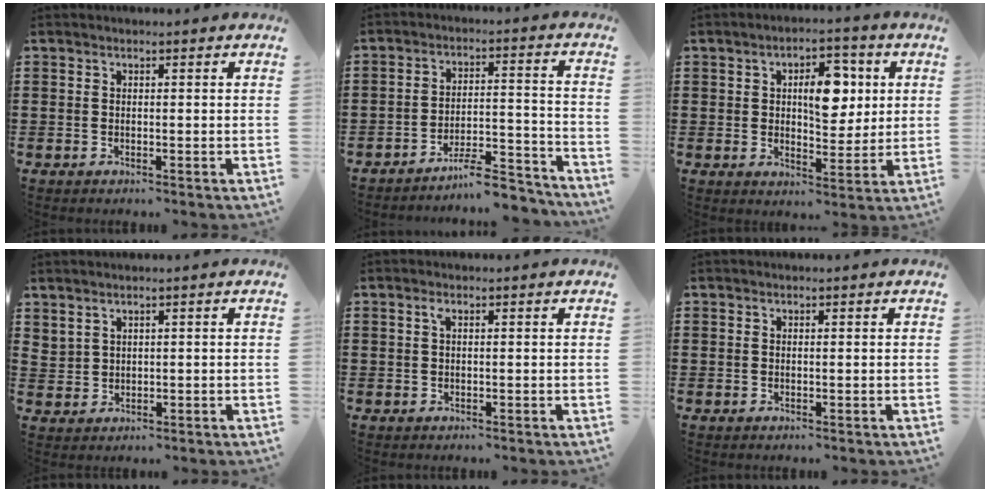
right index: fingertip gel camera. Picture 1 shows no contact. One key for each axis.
{"total": 7.5, "fx": -6.7, "fy": 1.1, "fz": 3.2, "tx": -0.046, "ty": 0.016, "tz": -0.122}
{"total": 8.1, "fx": 2.0, "fy": 4.5, "fz": 6.4, "tx": -0.098, "ty": 0.001, "tz": 0.023}
{"total": 1.8, "fx": 1.5, "fy": 1.0, "fz": 0.3, "tx": -0.011, "ty": 0.004, "tz": 0.030}
{"total": 1.1, "fx": 0.4, "fy": 0.2, "fz": 1.0, "tx": -0.021, "ty": 0.003, "tz": 0.007}
{"total": 0.0}